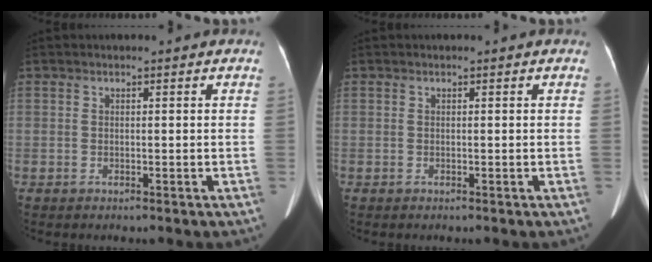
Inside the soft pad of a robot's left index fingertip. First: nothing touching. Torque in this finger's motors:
{"motor_torque": [0.00, 0.00, 0.00, 0.00]}